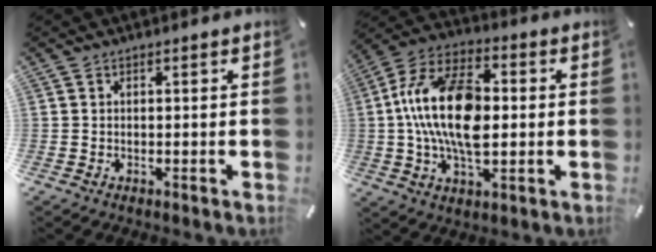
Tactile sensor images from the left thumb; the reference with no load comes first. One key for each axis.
{"total": 17.9, "fx": 0.0, "fy": 10.3, "fz": 14.6, "tx": -0.296, "ty": 0.003, "tz": -0.006}